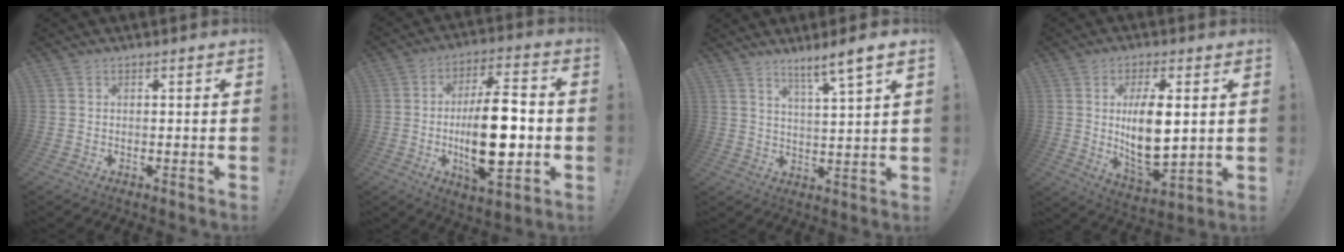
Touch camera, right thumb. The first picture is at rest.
{"total": 19.7, "force": [-2.4, 7.8, 17.9], "torque": [-0.310, 0.003, -0.039]}
{"total": 6.8, "force": [4.9, -0.8, 4.6], "torque": [-0.065, -0.039, 0.076]}
{"total": 13.8, "force": [2.4, 6.1, 12.1], "torque": [-0.210, -0.030, 0.035]}